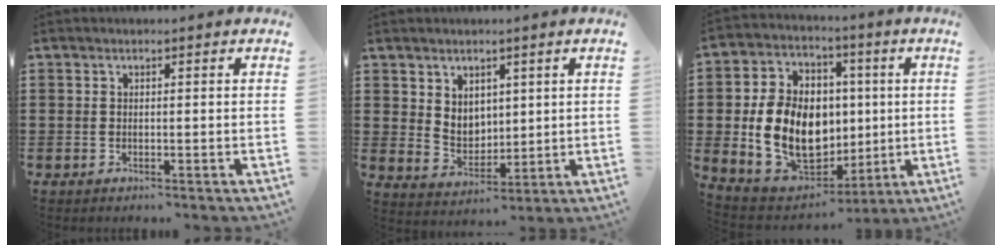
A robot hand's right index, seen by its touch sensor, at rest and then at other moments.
{"total": 4.6, "force": [2.8, 3.5, 1.0], "torque": [-0.029, 0.000, 0.052]}
{"total": 15.2, "force": [0.2, 11.5, 9.9], "torque": [-0.228, -0.001, 0.010]}